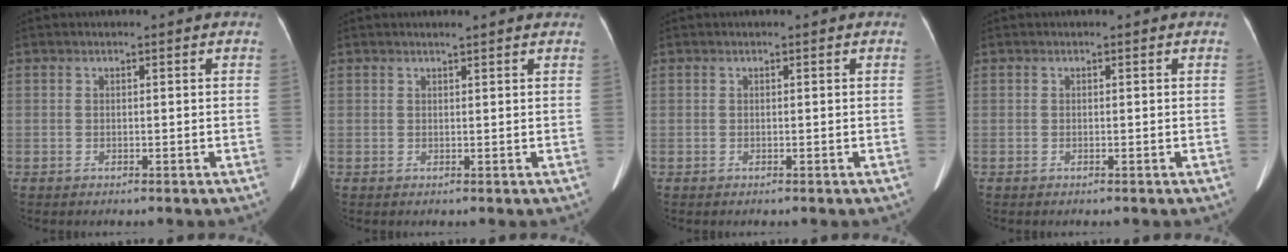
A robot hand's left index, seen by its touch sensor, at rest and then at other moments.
{"total": 2.3, "force": [2.1, 0.0, 1.0], "torque": [-0.016, 0.014, 0.025]}
{"total": 0.0}
{"total": 0.0}